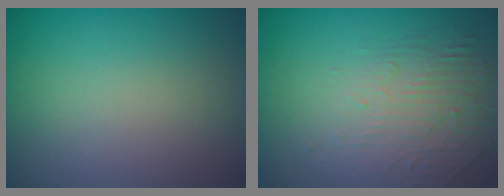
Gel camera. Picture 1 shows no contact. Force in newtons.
{"total": 2.2, "press": 1.5, "slide": 1.7}